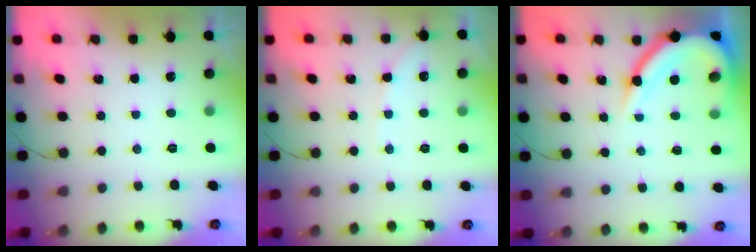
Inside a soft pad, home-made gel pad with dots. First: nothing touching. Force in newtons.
{"total": 4.5, "press": 4.4, "slide": 0.4}
{"total": 11.5, "press": 11.4, "slide": 1.0}